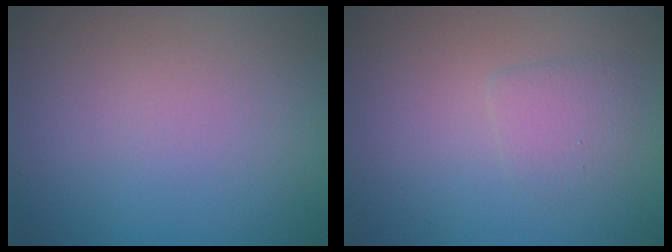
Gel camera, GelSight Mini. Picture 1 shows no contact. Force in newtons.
{"total": 1.6, "press": 1.6, "slide": 0.1}